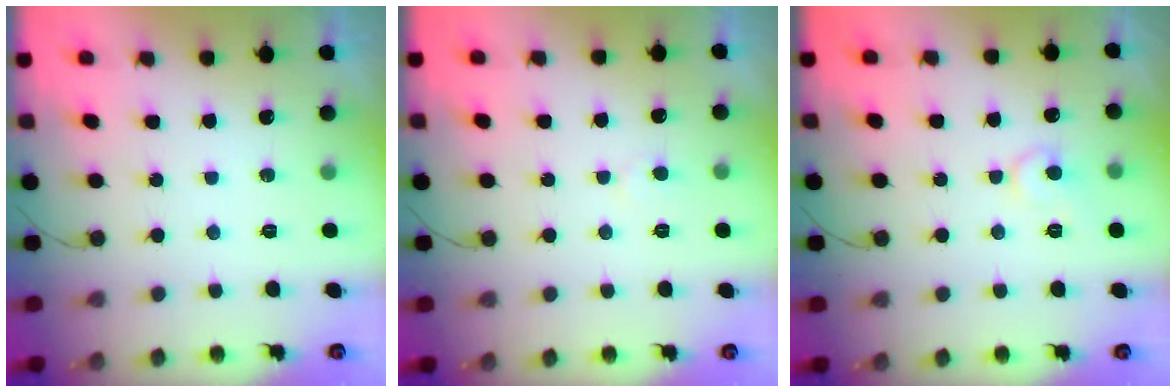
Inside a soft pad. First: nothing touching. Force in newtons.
{"total": 3.0, "press": 3.0, "slide": 0.4}
{"total": 7.6, "press": 7.5, "slide": 0.6}